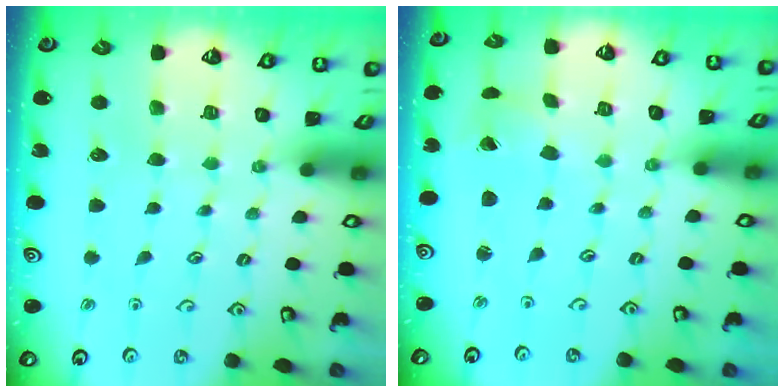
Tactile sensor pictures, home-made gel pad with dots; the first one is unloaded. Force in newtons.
{"total": 1.3, "press": 1.3, "slide": 0.3}